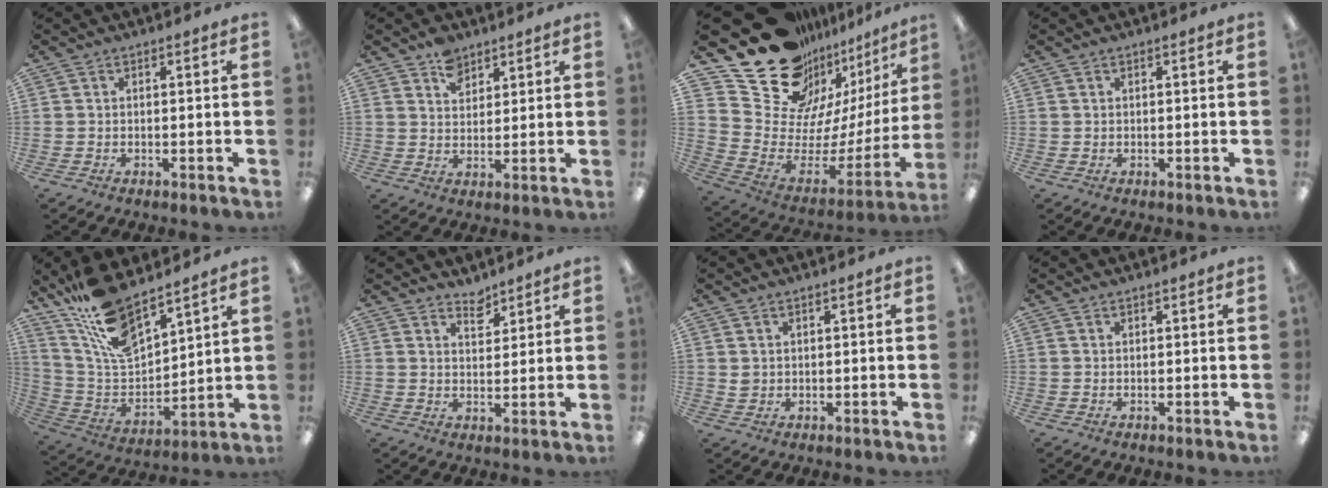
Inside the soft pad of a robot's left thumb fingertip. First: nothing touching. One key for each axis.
{"total": 6.0, "fx": 4.3, "fy": 3.7, "fz": 2.0, "tx": -0.030, "ty": -0.015, "tz": 0.078}
{"total": 23.3, "fx": 16.8, "fy": 13.5, "fz": 8.8, "tx": -0.132, "ty": -0.132, "tz": 0.336}
{"total": 0.6, "fx": 0.4, "fy": 0.3, "fz": 0.1, "tx": -0.002, "ty": 0.004, "tz": 0.007}
{"total": 16.3, "fx": 13.5, "fy": 4.9, "fz": 7.8, "tx": -0.182, "ty": -0.075, "tz": 0.245}
{"total": 4.2, "fx": 3.7, "fy": 1.6, "fz": 0.9, "tx": -0.002, "ty": -0.028, "tz": 0.065}
{"total": 1.8, "fx": 1.0, "fy": 1.4, "fz": 0.5, "tx": -0.004, "ty": -0.001, "tz": 0.017}
{"total": 0.6, "fx": 0.5, "fy": 0.2, "fz": 0.2, "tx": -0.003, "ty": 0.003, "tz": 0.009}